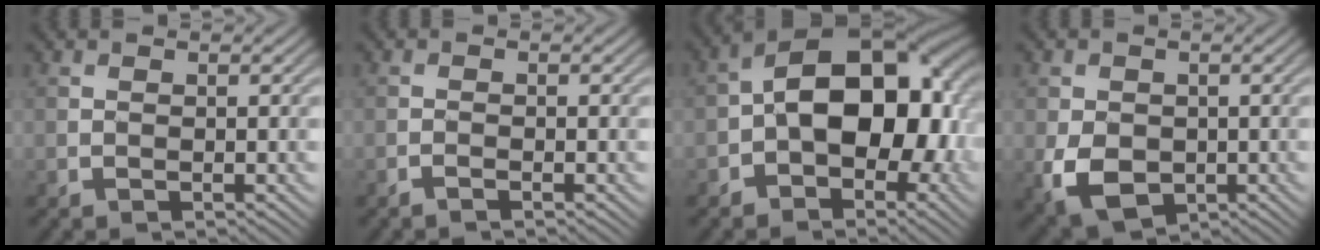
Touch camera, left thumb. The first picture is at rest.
{"total": 0.8, "force": [-0.7, 0.0, 0.4], "torque": [-0.008, 0.001, -0.016]}
{"total": 14.7, "force": [-1.4, 8.9, 11.6], "torque": [-0.156, 0.020, -0.035]}
{"total": 5.9, "force": [-1.3, 4.5, 3.7], "torque": [-0.084, -0.014, -0.025]}